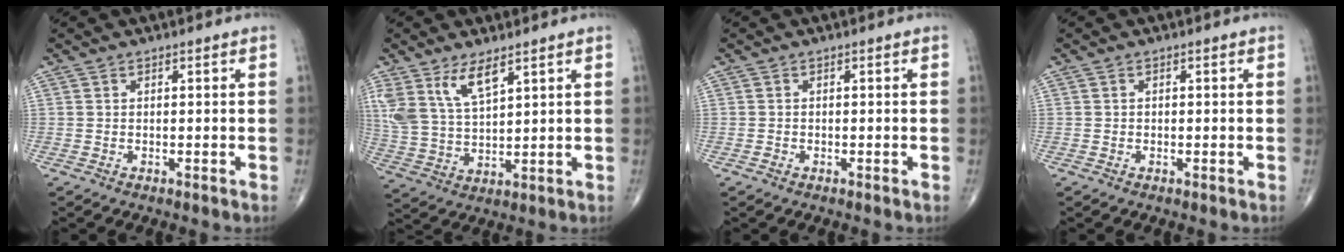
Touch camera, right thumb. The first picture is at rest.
{"total": 9.4, "force": [5.7, 3.7, 6.5], "torque": [-0.128, -0.023, 0.123]}
{"total": 0.6, "force": [-0.3, 0.4, 0.1], "torque": [-0.004, 0.001, -0.008]}
{"total": 0.0}